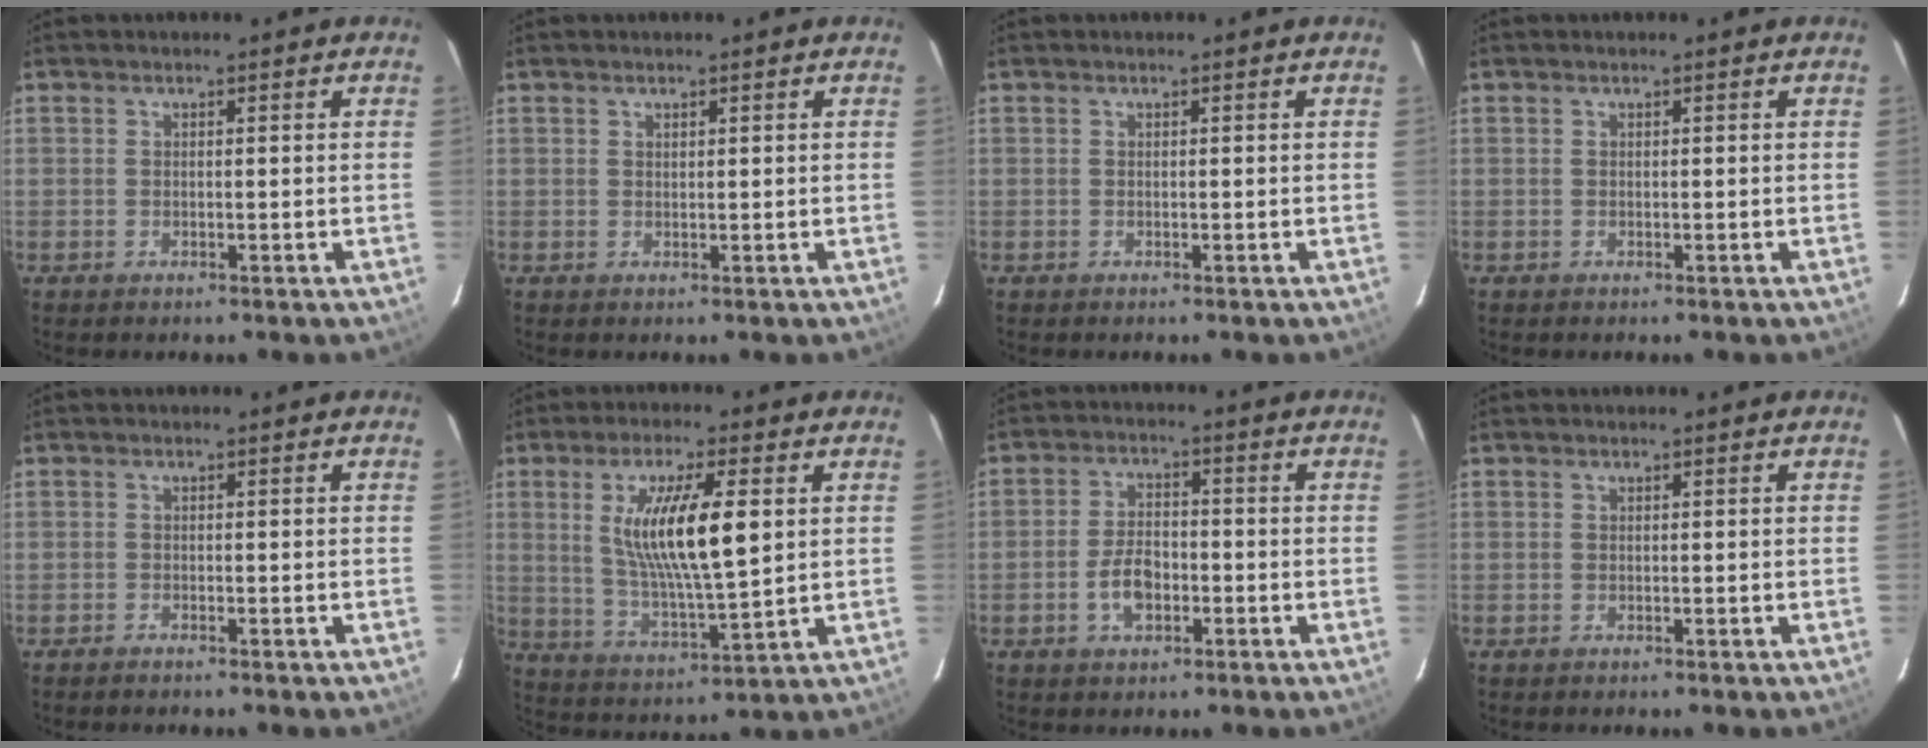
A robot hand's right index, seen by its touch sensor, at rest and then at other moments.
{"total": 0.6, "force": [0.5, 0.3, 0.1], "torque": [-0.002, 0.001, 0.010]}
{"total": 0.0}
{"total": 0.0}
{"total": 0.8, "force": [-0.8, 0.2, 0.1], "torque": [-0.006, 0.000, -0.015]}
{"total": 13.8, "force": [3.1, 2.9, 13.1], "torque": [-0.241, -0.008, 0.065]}
{"total": 6.1, "force": [-2.2, 3.6, 4.5], "torque": [-0.091, 0.009, -0.035]}
{"total": 0.0}